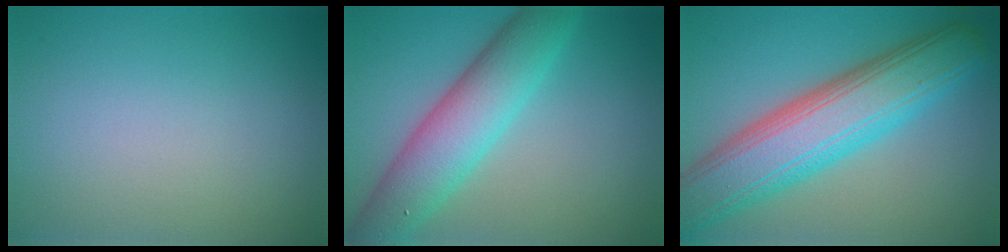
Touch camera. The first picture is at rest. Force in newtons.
{"total": 7.0, "press": 7.0, "slide": 0.2}
{"total": 10.0, "press": 10.0, "slide": 0.2}